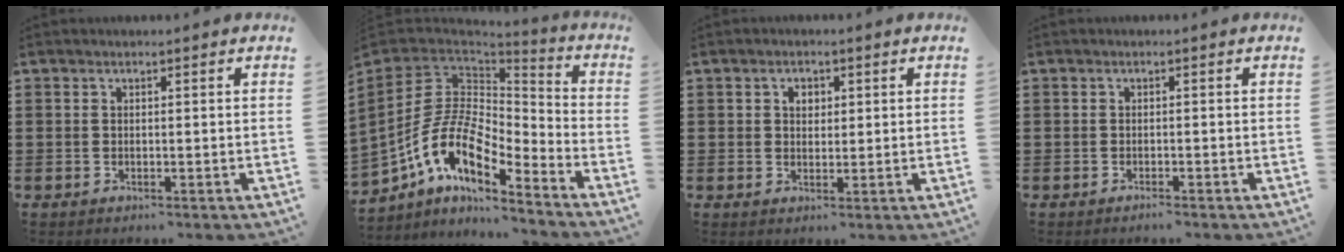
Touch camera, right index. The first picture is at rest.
{"total": 12.5, "force": [-5.9, 6.7, 8.8], "torque": [-0.203, 0.001, -0.119]}
{"total": 2.1, "force": [0.6, 1.6, 1.2], "torque": [-0.028, 0.011, 0.010]}
{"total": 0.7, "force": [-0.7, 0.2, 0.1], "torque": [-0.004, 0.001, -0.015]}